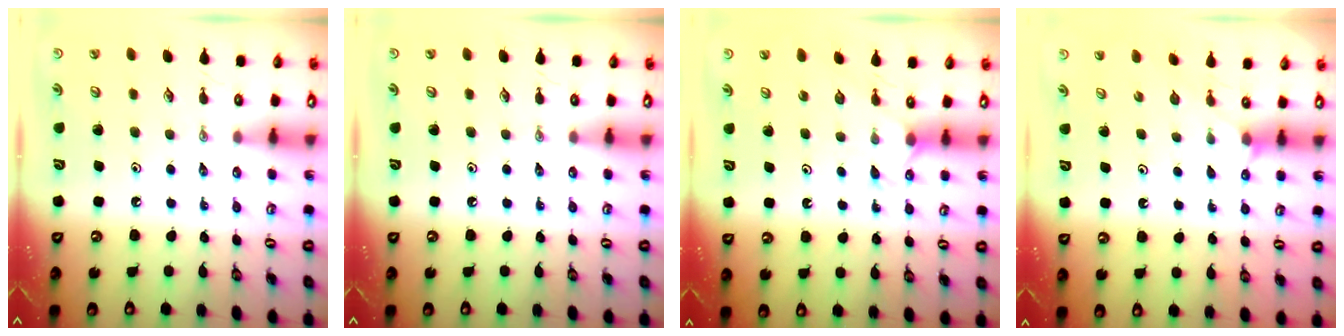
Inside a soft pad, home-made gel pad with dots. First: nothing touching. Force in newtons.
{"total": 0.0}
{"total": 4.3, "press": 4.3, "slide": 0.4}
{"total": 3.8, "press": 3.7, "slide": 0.3}